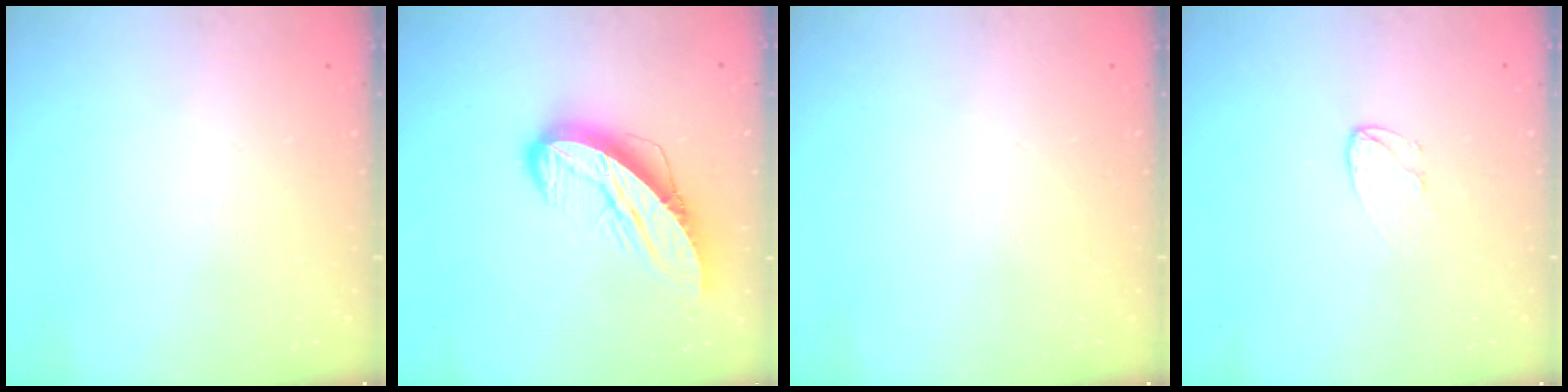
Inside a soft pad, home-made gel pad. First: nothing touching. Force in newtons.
{"total": 12.4, "press": 12.4, "slide": 0.9}
{"total": 0.0}
{"total": 3.7, "press": 3.7, "slide": 0.3}